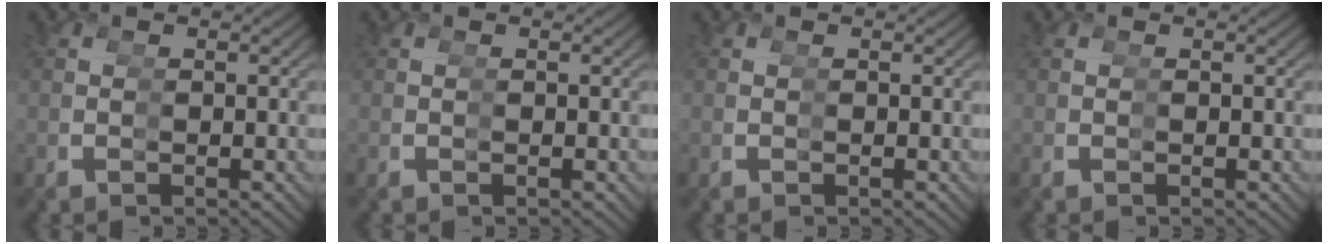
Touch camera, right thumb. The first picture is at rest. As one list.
[{"total": 0.0}, {"total": 0.0}, {"total": 0.0}]